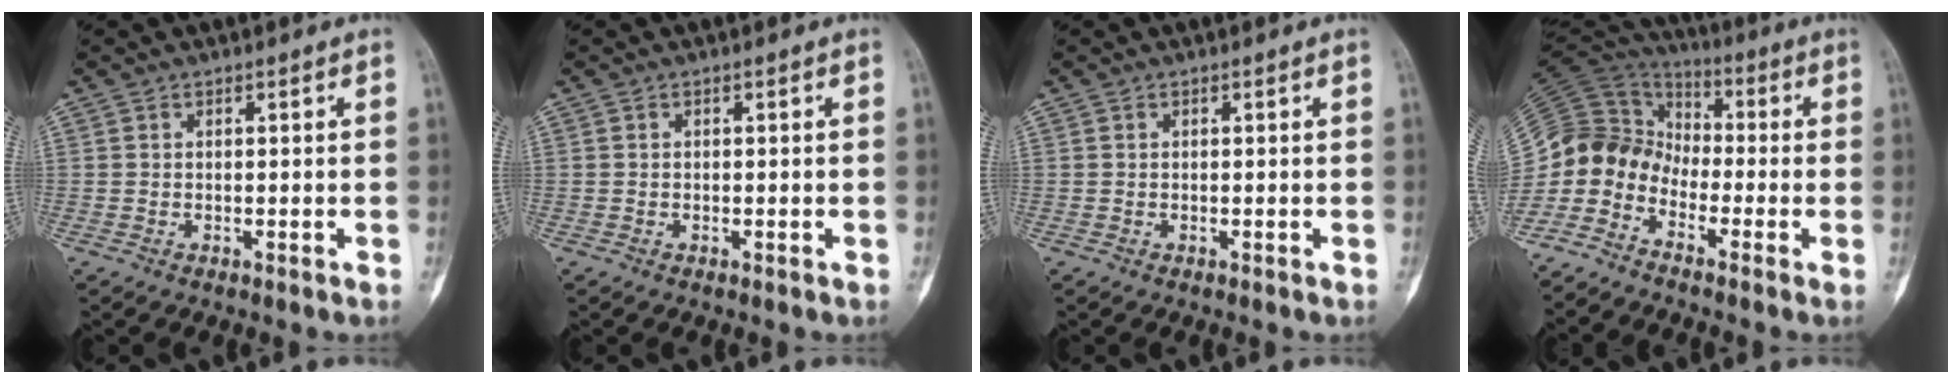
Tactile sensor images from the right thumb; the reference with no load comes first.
{"total": 0.0}
{"total": 0.0}
{"total": 11.2, "force": [-6.6, 7.7, 4.8], "torque": [-0.086, 0.071, -0.147]}